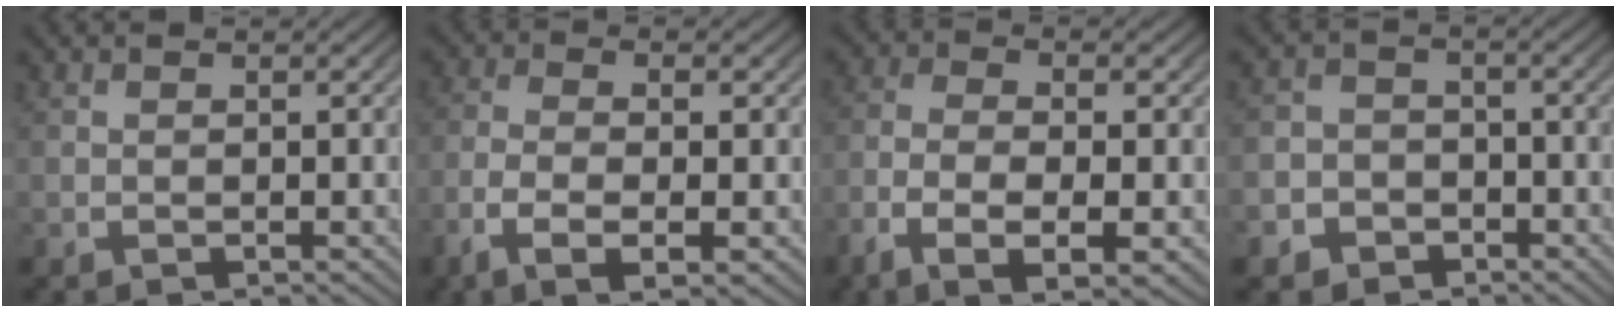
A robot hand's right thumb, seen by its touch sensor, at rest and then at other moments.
{"total": 5.7, "force": [-1.6, 2.5, 4.8], "torque": [-0.110, -0.014, -0.022]}
{"total": 7.4, "force": [-2.4, 3.5, 6.0], "torque": [-0.138, -0.024, -0.029]}
{"total": 5.3, "force": [-2.7, 4.6, 0.8], "torque": [-0.007, -0.020, -0.044]}